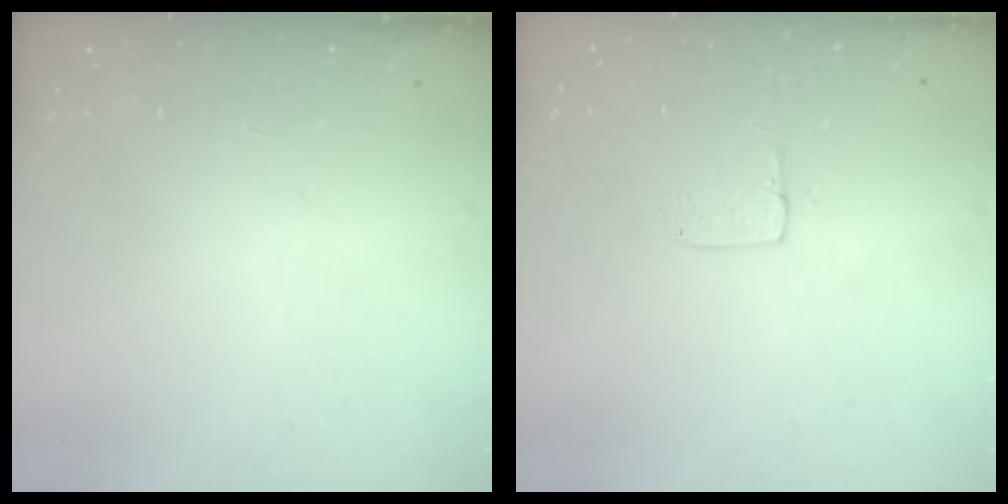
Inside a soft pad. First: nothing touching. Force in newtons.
{"total": 3.8, "press": 3.8, "slide": 0.2}